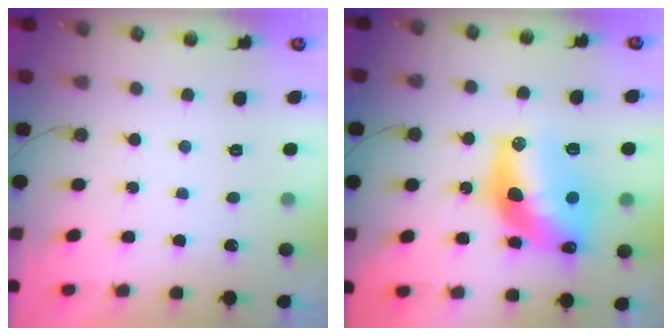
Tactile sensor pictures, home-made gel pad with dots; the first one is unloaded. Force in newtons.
{"total": 17.9, "press": 17.9, "slide": 1.0}